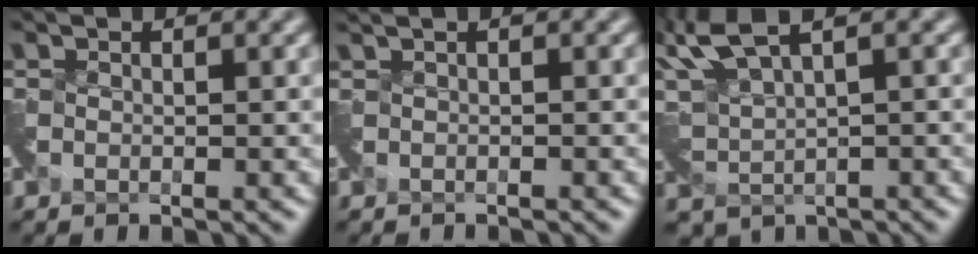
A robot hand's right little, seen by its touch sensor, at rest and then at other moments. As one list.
[{"total": 0.9, "force": [-0.4, 0.2, 0.8], "torque": [-0.016, -0.012, -0.012]}, {"total": 4.9, "force": [3.4, 1.8, 2.9], "torque": [-0.079, 0.003, 0.071]}]